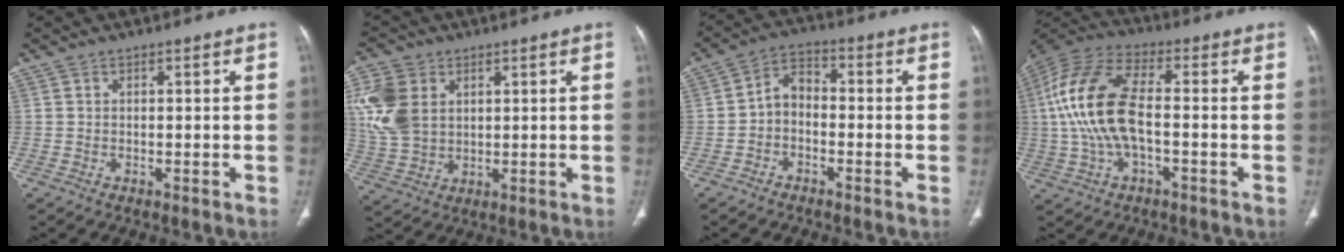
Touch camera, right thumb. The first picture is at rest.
{"total": 11.8, "force": [3.2, 8.5, 7.6], "torque": [-0.158, -0.003, 0.068]}
{"total": 5.4, "force": [-1.5, 3.8, 3.5], "torque": [-0.051, 0.028, -0.043]}
{"total": 15.9, "force": [-0.7, 7.6, 13.9], "torque": [-0.300, 0.031, -0.016]}